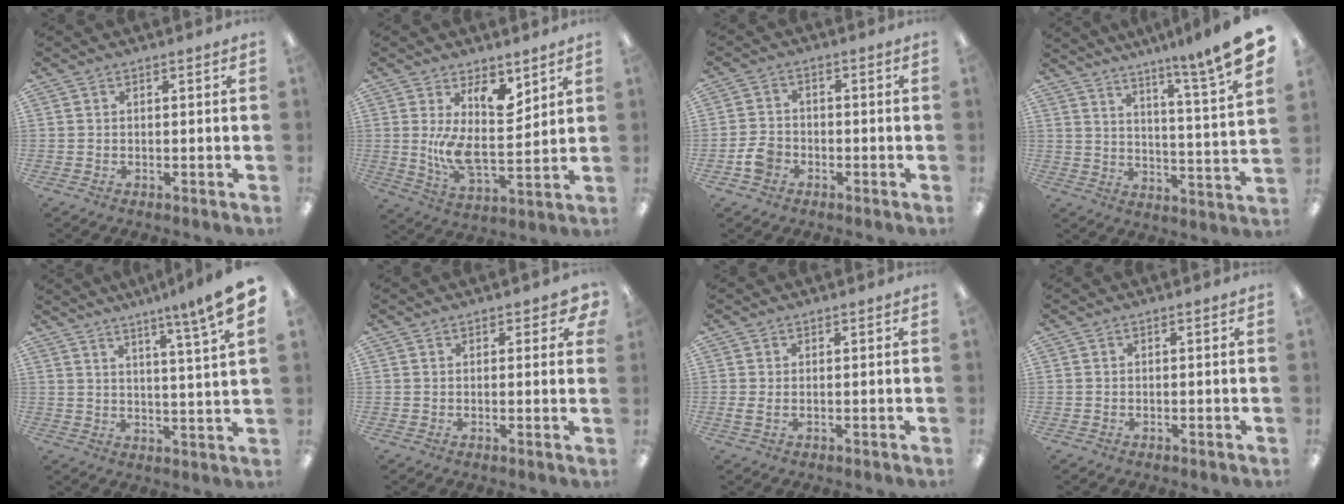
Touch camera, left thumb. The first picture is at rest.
{"total": 12.0, "force": [4.9, 5.6, 9.5], "torque": [-0.169, -0.037, 0.086]}
{"total": 4.8, "force": [-2.3, 3.6, 2.3], "torque": [-0.047, 0.010, -0.043]}
{"total": 10.9, "force": [8.7, -0.6, 6.6], "torque": [-0.105, -0.086, 0.133]}
{"total": 9.4, "force": [6.6, -0.3, 6.7], "torque": [-0.102, -0.047, 0.102]}
{"total": 3.2, "force": [2.0, 1.8, 1.7], "torque": [-0.012, -0.005, 0.033]}
{"total": 1.4, "force": [0.3, 0.2, 1.4], "torque": [-0.027, -0.001, 0.006]}
{"total": 0.0}